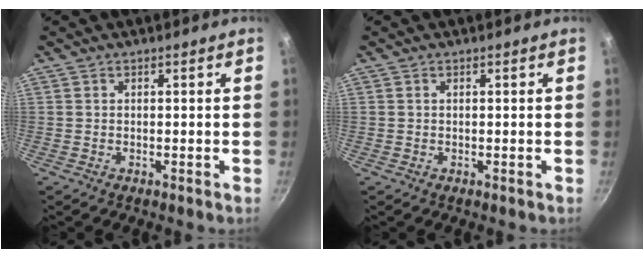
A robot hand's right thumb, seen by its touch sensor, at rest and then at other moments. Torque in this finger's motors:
{"motor_torque": [0.25, 0.04, 0.20, 0.34, -0.03]}